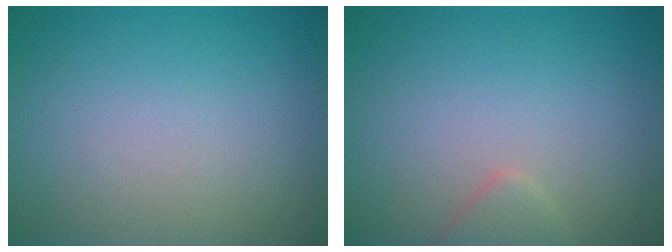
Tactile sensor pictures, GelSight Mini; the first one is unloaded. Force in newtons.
{"total": 1.3, "press": 1.3, "slide": 0.1}